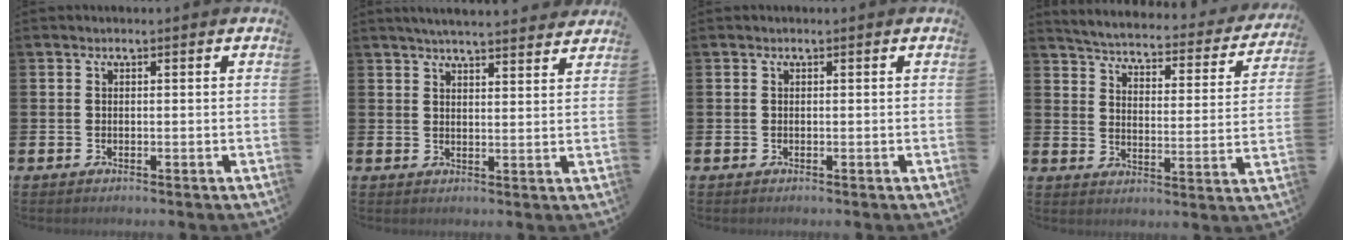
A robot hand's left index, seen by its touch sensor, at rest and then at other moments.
{"total": 4.5, "force": [4.4, -0.1, 0.9], "torque": [-0.024, -0.023, 0.078]}
{"total": 0.0}
{"total": 4.0, "force": [3.8, 0.8, 0.9], "torque": [-0.045, -0.033, 0.057]}